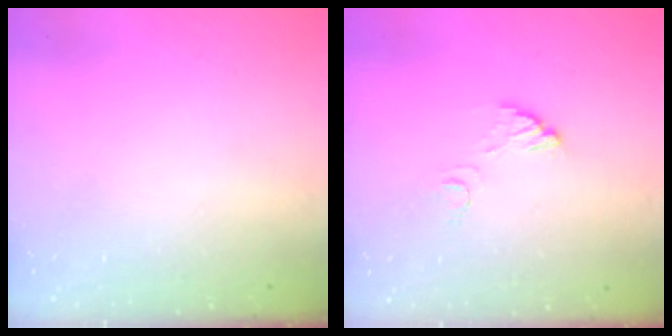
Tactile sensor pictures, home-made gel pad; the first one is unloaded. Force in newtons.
{"total": 4.0, "press": 4.0, "slide": 0.2}